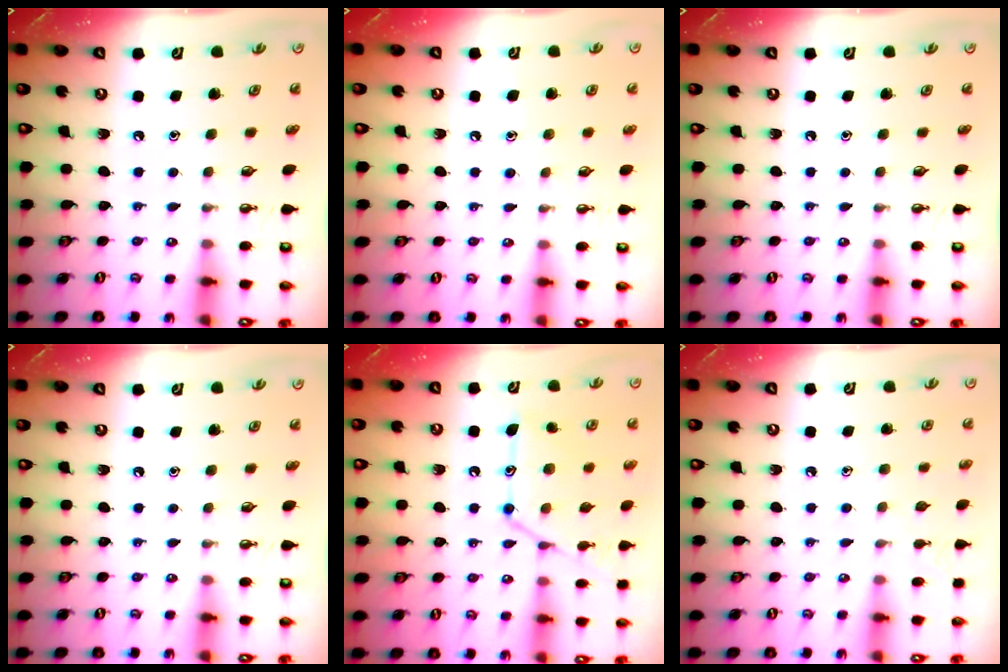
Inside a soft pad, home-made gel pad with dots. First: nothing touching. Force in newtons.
{"total": 4.9, "press": 4.8, "slide": 0.6}
{"total": 0.0}
{"total": 0.0}
{"total": 15.1, "press": 15.1, "slide": 1.3}
{"total": 4.7, "press": 4.7, "slide": 0.5}